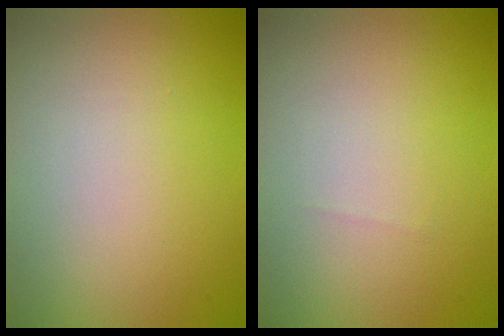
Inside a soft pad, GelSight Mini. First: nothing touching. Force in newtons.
{"total": 0.0}